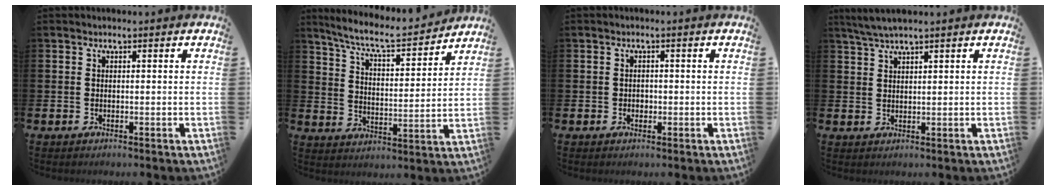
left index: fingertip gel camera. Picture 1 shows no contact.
{"total": 7.5, "force": [6.9, 1.1, 2.8], "torque": [-0.090, -0.045, 0.118]}
{"total": 1.0, "force": [-0.1, 0.9, 0.3], "torque": [0.004, 0.003, -0.007]}
{"total": 2.9, "force": [2.6, 0.0, 1.3], "torque": [-0.038, 0.001, 0.049]}